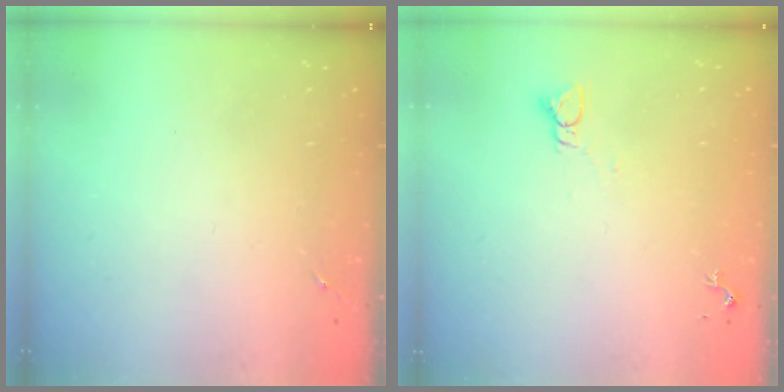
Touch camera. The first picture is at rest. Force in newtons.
{"total": 2.2, "press": 2.2, "slide": 0.1}